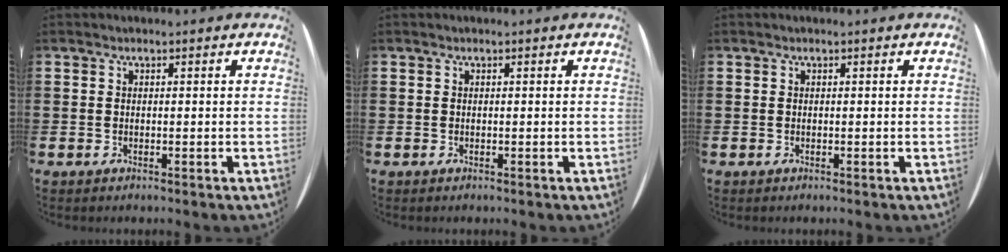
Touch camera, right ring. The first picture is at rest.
{"total": 0.0}
{"total": 0.0}